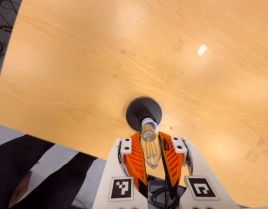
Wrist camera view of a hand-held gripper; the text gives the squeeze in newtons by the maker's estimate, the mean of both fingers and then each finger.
{"total": 21.7, "left": 24.4, "right": 19.0}